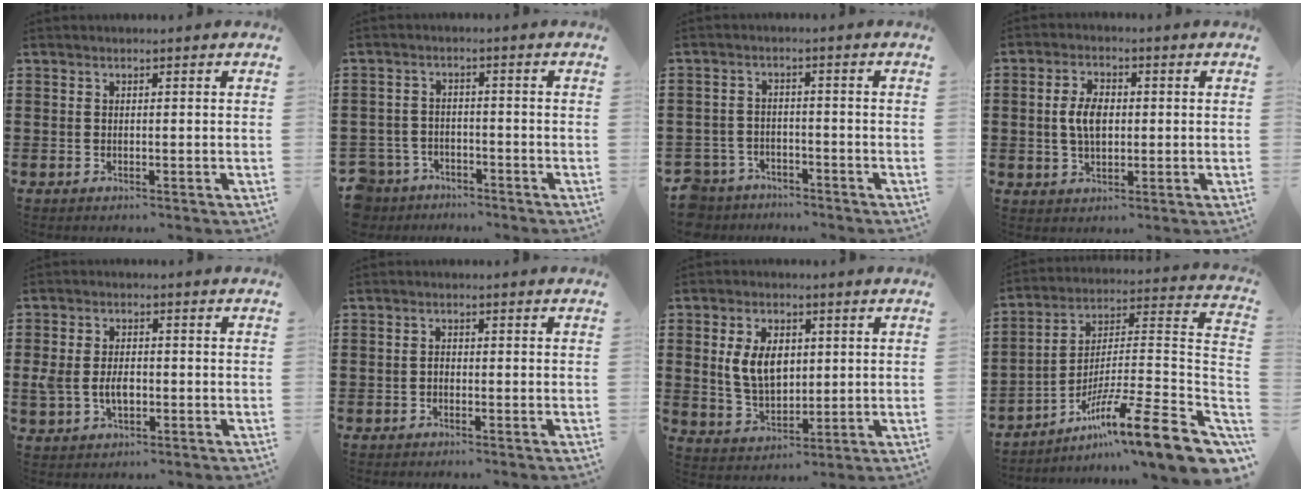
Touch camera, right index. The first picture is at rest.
{"total": 3.5, "force": [-3.2, 1.4, 0.2], "torque": [-0.032, -0.003, -0.073]}
{"total": 3.8, "force": [-3.5, 1.4, 0.2], "torque": [-0.023, 0.002, -0.078]}
{"total": 5.2, "force": [0.2, 3.1, 4.2], "torque": [-0.085, 0.005, -0.003]}
{"total": 4.6, "force": [-0.8, 3.0, 3.4], "torque": [-0.079, 0.003, -0.017]}
{"total": 0.9, "force": [-0.4, 0.6, 0.5], "torque": [-0.012, -0.001, -0.008]}
{"total": 7.4, "force": [1.4, 4.7, 5.5], "torque": [-0.123, 0.008, 0.019]}
{"total": 14.0, "force": [-8.4, 1.3, 11.1], "torque": [-0.172, 0.001, -0.154]}